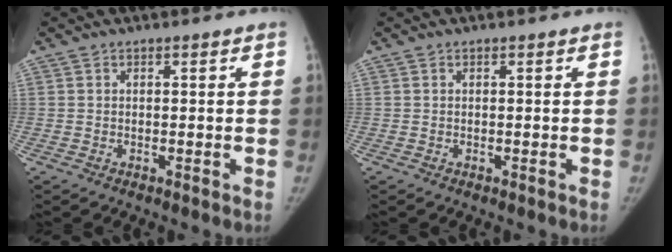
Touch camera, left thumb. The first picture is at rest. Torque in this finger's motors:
{"motor_torque": [-0.19, -0.12, 0.25, -0.21, 0.00]}